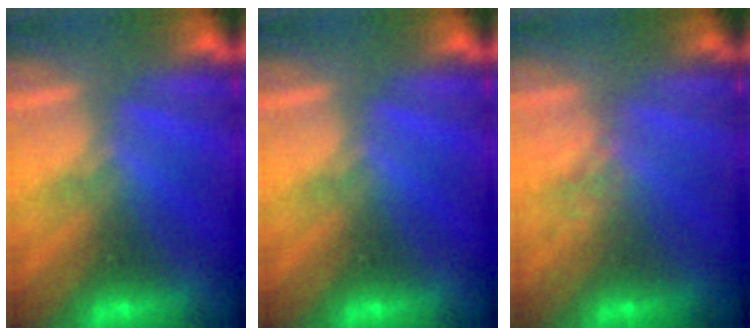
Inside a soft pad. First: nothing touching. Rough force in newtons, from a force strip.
{"total": 0.0}
{"total": 2.3}